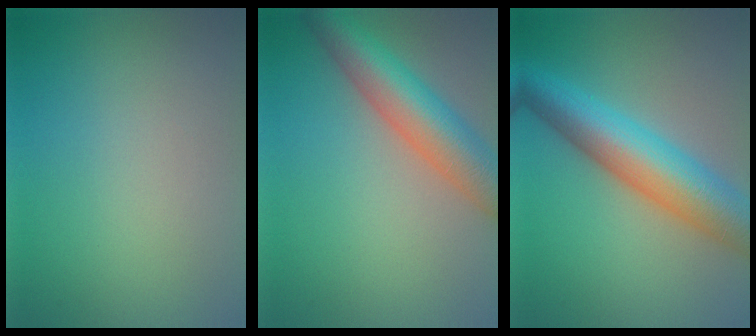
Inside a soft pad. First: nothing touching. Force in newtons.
{"total": 7.1, "press": 7.1, "slide": 0.3}
{"total": 9.1, "press": 9.1, "slide": 0.1}